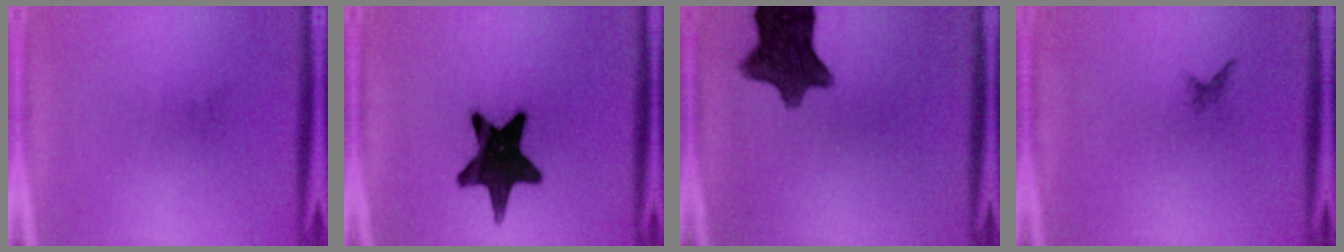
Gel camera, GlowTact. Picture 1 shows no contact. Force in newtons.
{"total": 18.2}
{"total": 11.1}
{"total": 0.7}